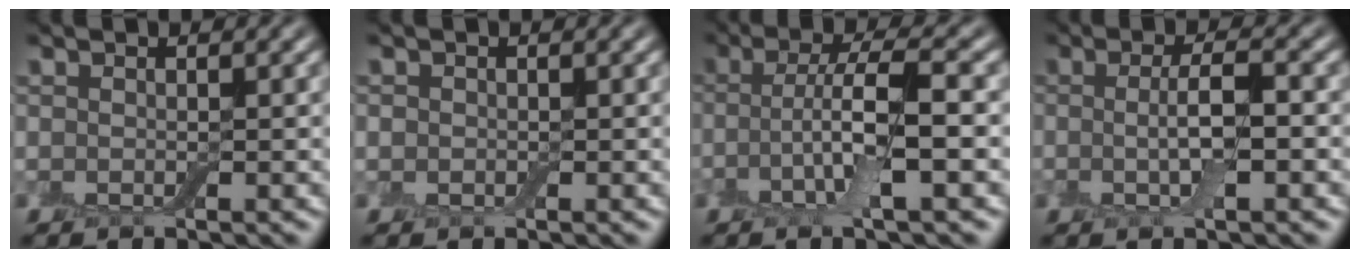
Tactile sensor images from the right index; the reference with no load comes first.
{"total": 0.6, "force": [-0.1, 0.6, 0.1], "torque": [0.002, -0.003, -0.002]}
{"total": 5.3, "force": [-0.9, 1.0, 5.1], "torque": [-0.100, 0.002, -0.020]}
{"total": 3.7, "force": [-0.4, 0.9, 3.5], "torque": [-0.066, -0.005, -0.007]}